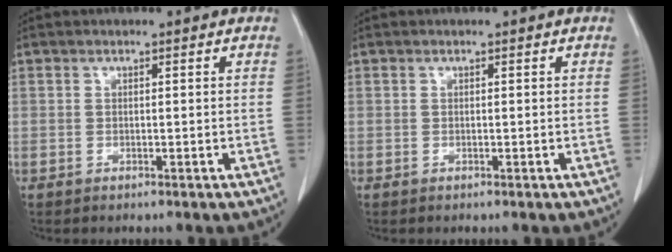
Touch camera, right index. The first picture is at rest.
{"total": 0.0}